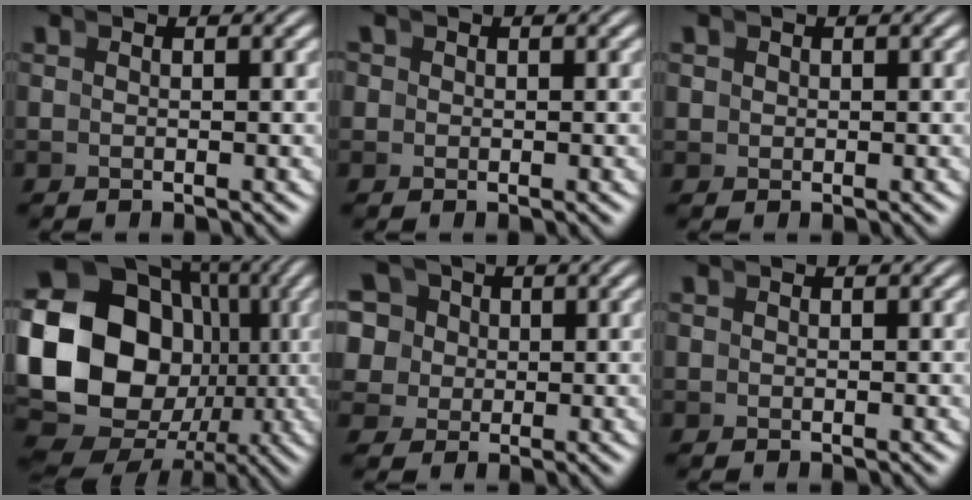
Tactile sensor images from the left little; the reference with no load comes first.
{"total": 1.3, "force": [0.0, 1.2, 0.3], "torque": [-0.005, 0.003, -0.005]}
{"total": 0.9, "force": [0.4, 0.8, 0.2], "torque": [-0.005, -0.007, 0.012]}
{"total": 22.5, "force": [-2.0, 18.2, 13.1], "torque": [-0.284, -0.075, -0.015]}
{"total": 9.7, "force": [1.4, 8.7, 4.0], "torque": [-0.106, -0.020, 0.022]}
{"total": 0.0}